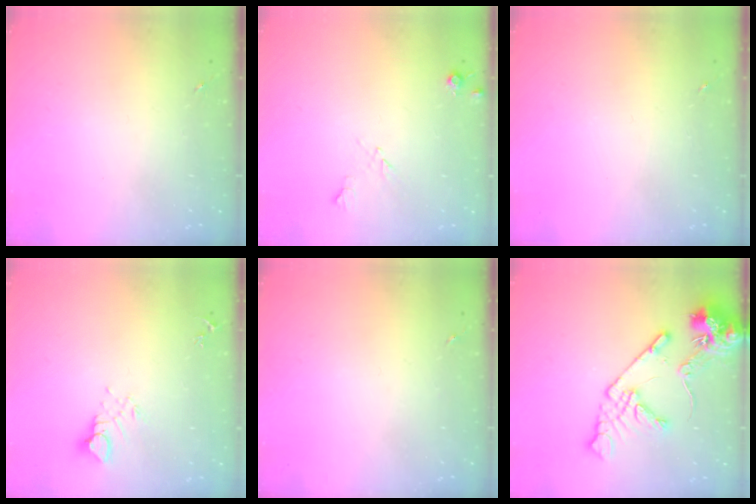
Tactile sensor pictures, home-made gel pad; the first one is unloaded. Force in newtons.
{"total": 5.8, "press": 5.8, "slide": 0.8}
{"total": 0.0}
{"total": 6.7, "press": 6.7, "slide": 0.4}
{"total": 0.0}
{"total": 15.4, "press": 15.2, "slide": 2.2}